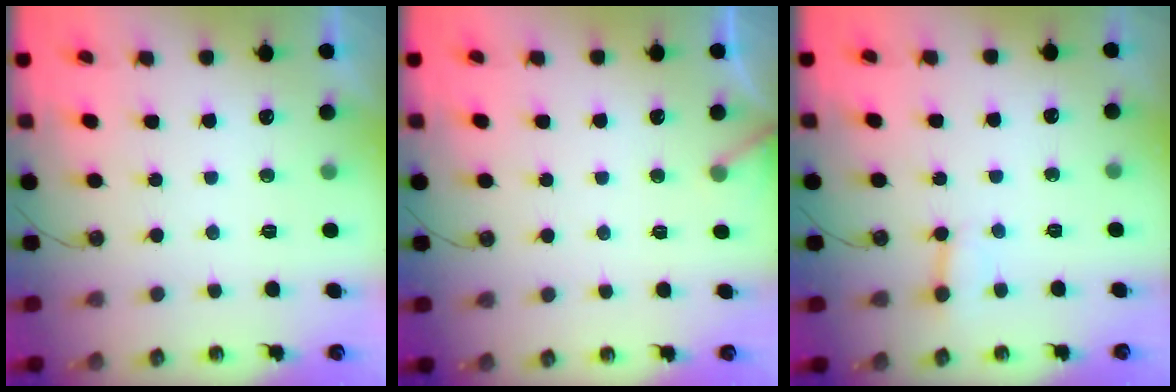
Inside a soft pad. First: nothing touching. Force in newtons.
{"total": 3.2, "press": 3.2, "slide": 0.4}
{"total": 2.7, "press": 2.7, "slide": 0.2}